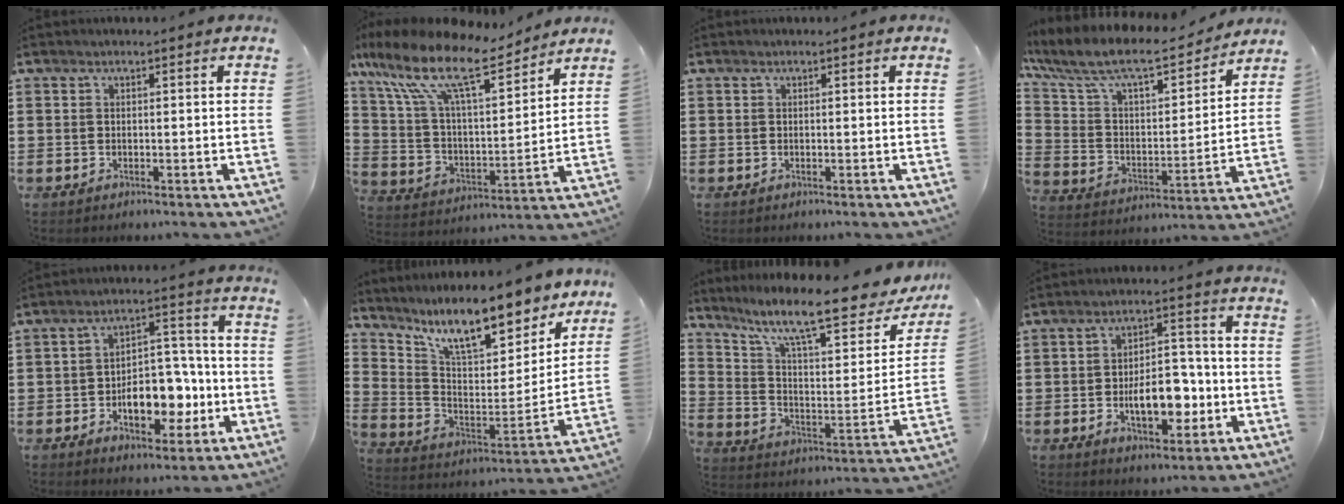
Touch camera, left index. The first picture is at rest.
{"total": 14.0, "force": [10.0, 3.6, 9.2], "torque": [-0.222, -0.055, 0.168]}
{"total": 0.0}
{"total": 9.2, "force": [7.7, 2.1, 4.5], "torque": [-0.124, -0.051, 0.127]}
{"total": 9.4, "force": [-3.1, 5.5, 7.0], "torque": [-0.109, 0.011, -0.055]}
{"total": 12.7, "force": [10.0, 2.8, 7.3], "torque": [-0.152, -0.063, 0.170]}
{"total": 13.1, "force": [10.1, 1.9, 8.2], "torque": [-0.165, -0.072, 0.162]}
{"total": 9.4, "force": [-2.6, 4.9, 7.6], "torque": [-0.109, 0.002, -0.047]}